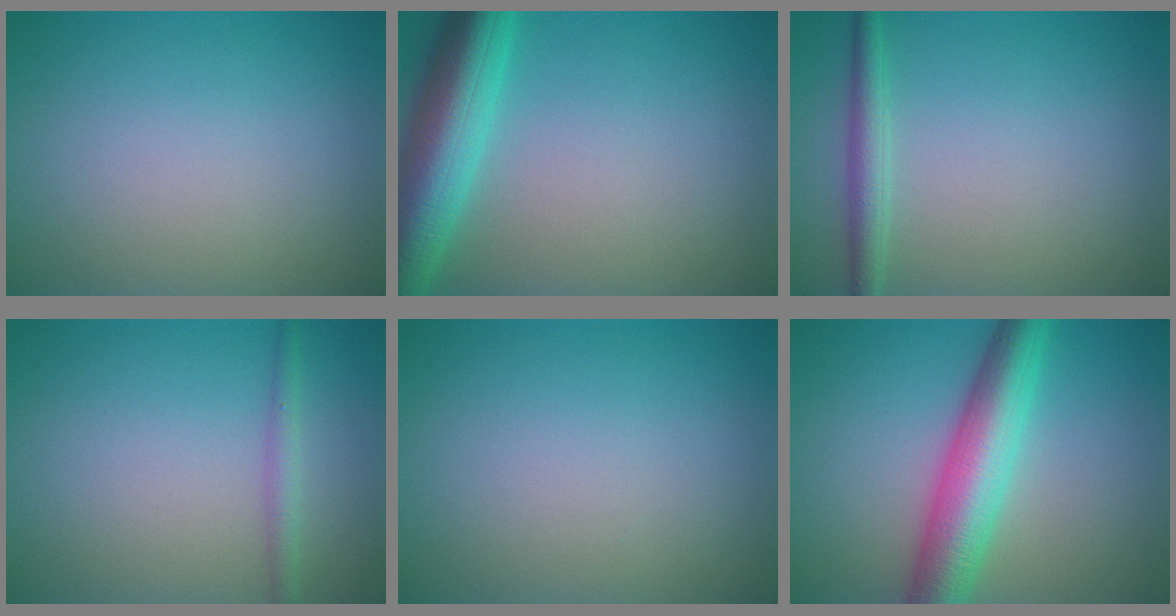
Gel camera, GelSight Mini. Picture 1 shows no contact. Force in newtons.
{"total": 8.1, "press": 8.1, "slide": 0.3}
{"total": 2.2, "press": 2.2, "slide": 0.0}
{"total": 1.6, "press": 1.6, "slide": 0.1}
{"total": 0.0}
{"total": 7.3, "press": 7.3, "slide": 0.1}